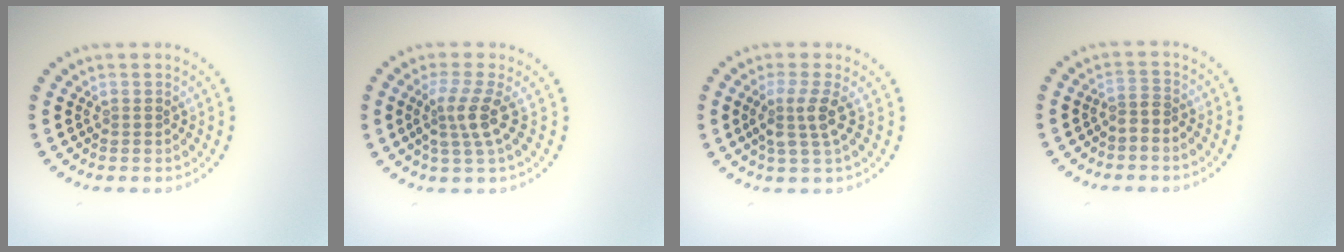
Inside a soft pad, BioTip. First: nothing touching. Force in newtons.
{"total": 2.9, "press": 2.2, "slide": 1.9}
{"total": 2.7, "press": 2.2, "slide": 1.6}
{"total": 1.1, "press": 0.6, "slide": 0.9}